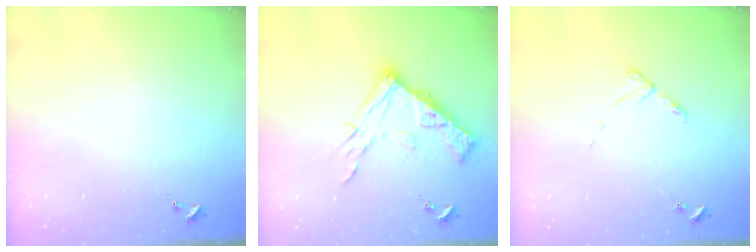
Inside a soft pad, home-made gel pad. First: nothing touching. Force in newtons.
{"total": 16.7, "press": 16.6, "slide": 1.8}
{"total": 4.5, "press": 4.5, "slide": 0.5}